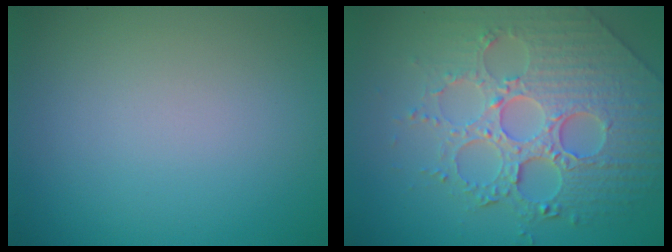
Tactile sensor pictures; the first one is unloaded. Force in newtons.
{"total": 8.1, "press": 6.0, "slide": 5.4}